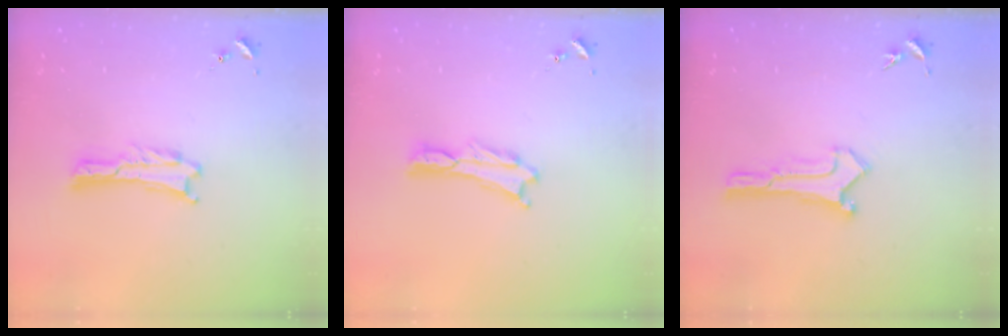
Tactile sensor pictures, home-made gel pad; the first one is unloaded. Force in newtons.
{"total": 0.0}
{"total": 0.0}